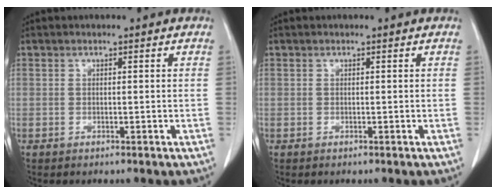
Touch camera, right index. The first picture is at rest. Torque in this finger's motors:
{"motor_torque": [0.00, 0.00, 0.00, 0.00]}